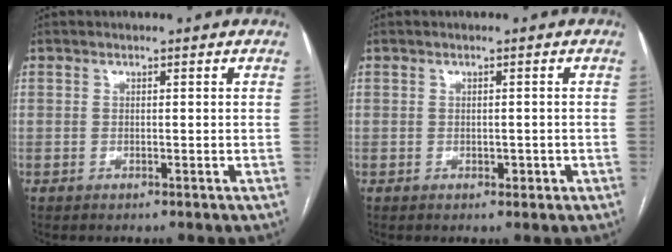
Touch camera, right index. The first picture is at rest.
{"total": 1.4, "force": [-0.5, 1.0, 0.9], "torque": [-0.012, 0.000, -0.002]}